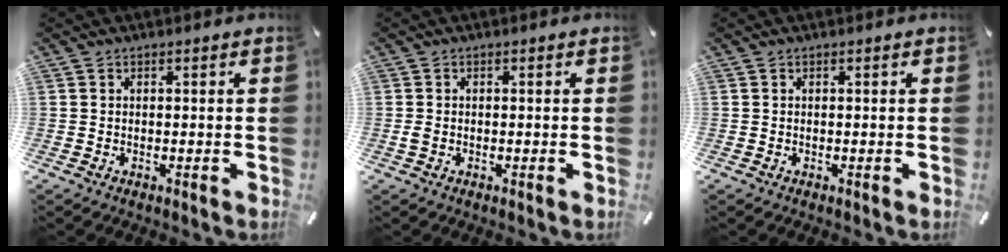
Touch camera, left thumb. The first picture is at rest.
{"total": 1.0, "force": [-0.2, 0.7, 0.7], "torque": [-0.013, 0.003, -0.006]}
{"total": 0.0}